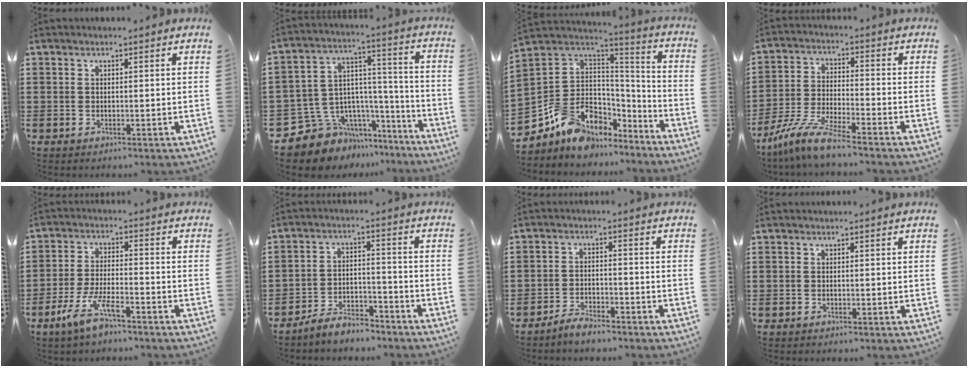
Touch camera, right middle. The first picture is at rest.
{"total": 9.7, "force": [-7.7, 5.8, 1.3], "torque": [-0.053, 0.003, -0.144]}
{"total": 9.1, "force": [-5.5, 7.0, 2.2], "torque": [-0.083, 0.005, -0.106]}
{"total": 7.8, "force": [-6.9, 0.0, 3.5], "torque": [-0.085, -0.008, -0.140]}
{"total": 7.3, "force": [-5.0, 1.6, 5.1], "torque": [-0.115, -0.009, -0.094]}
{"total": 5.1, "force": [-4.9, 0.9, 0.9], "torque": [-0.023, 0.010, -0.100]}
{"total": 3.3, "force": [-3.2, 0.6, 0.6], "torque": [-0.013, 0.008, -0.065]}
{"total": 0.0}